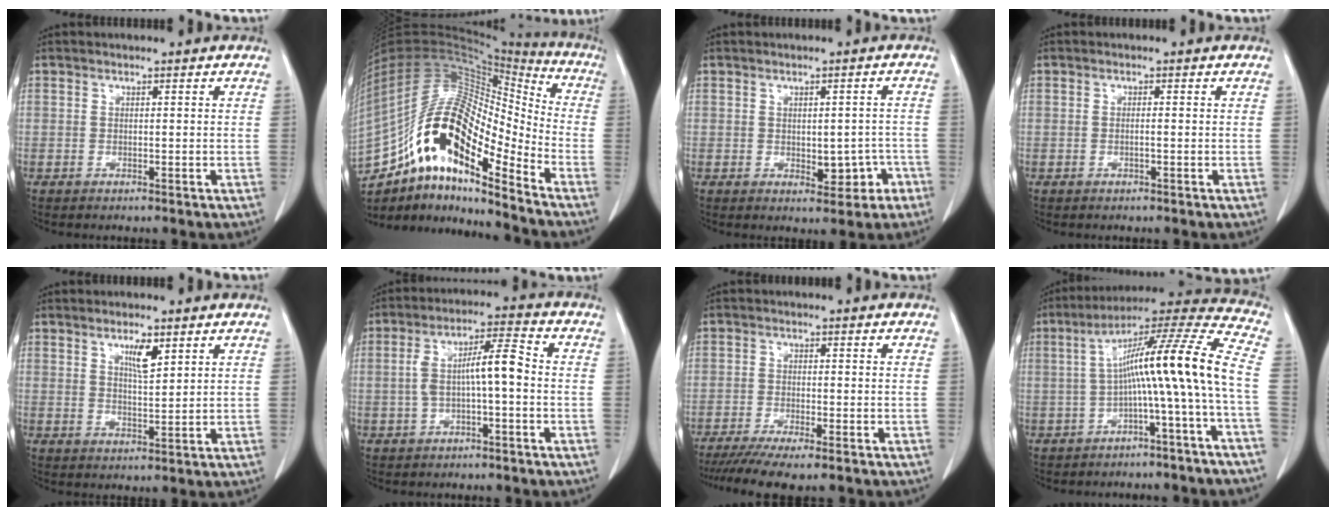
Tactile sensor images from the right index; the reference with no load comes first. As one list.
[{"total": 21.1, "force": [-12.6, 5.8, 15.9], "torque": [-0.318, 0.030, -0.221]}, {"total": 4.6, "force": [-1.6, 2.5, 3.4], "torque": [-0.032, 0.012, -0.009]}, {"total": 0.8, "force": [-0.2, 0.0, 0.7], "torque": [-0.015, 0.001, -0.003]}, {"total": 4.0, "force": [2.3, 0.9, 3.2], "torque": [-0.057, -0.003, 0.041]}, {"total": 7.6, "force": [-0.6, 1.5, 7.4], "torque": [-0.142, 0.030, -0.011]}, {"total": 9.4, "force": [-7.7, 0.5, 5.3], "torque": [-0.073, -0.019, -0.120]}, {"total": 14.3, "force": [-2.0, -1.7, 14.0], "torque": [-0.208, 0.038, -0.038]}]